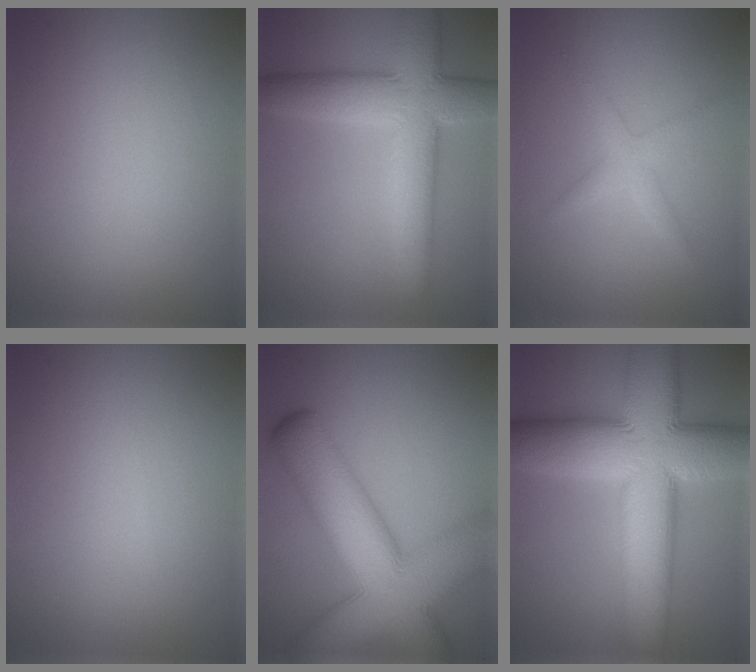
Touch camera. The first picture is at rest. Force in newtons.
{"total": 8.8, "press": 8.8, "slide": 0.5}
{"total": 2.0, "press": 2.0, "slide": 0.0}
{"total": 0.0}
{"total": 14.1, "press": 14.1, "slide": 0.7}
{"total": 15.4, "press": 15.4, "slide": 0.7}